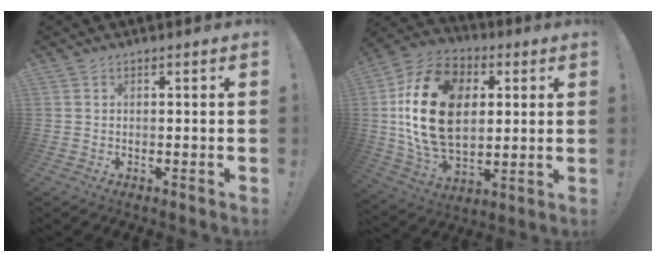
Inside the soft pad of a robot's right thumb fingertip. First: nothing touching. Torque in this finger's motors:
{"motor_torque": [1.84, 3.17, 2.08, -0.07, 0.75]}